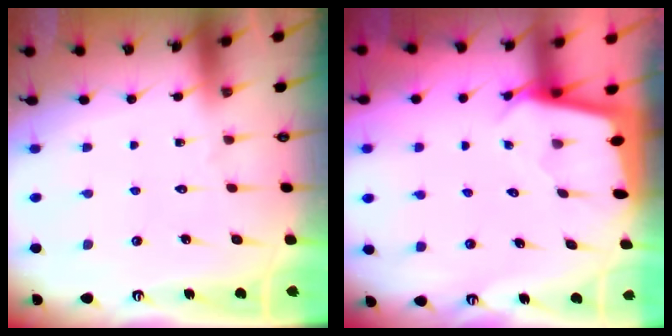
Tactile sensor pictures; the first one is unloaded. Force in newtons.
{"total": 2.3, "press": 2.3, "slide": 0.1}